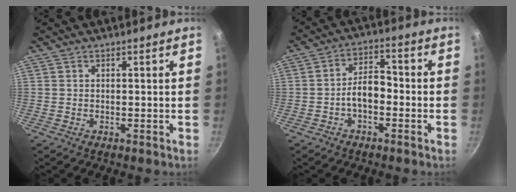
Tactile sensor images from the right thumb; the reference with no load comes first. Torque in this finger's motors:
{"motor_torque": [0.58, 0.47, 0.94, -0.50, 0.14]}